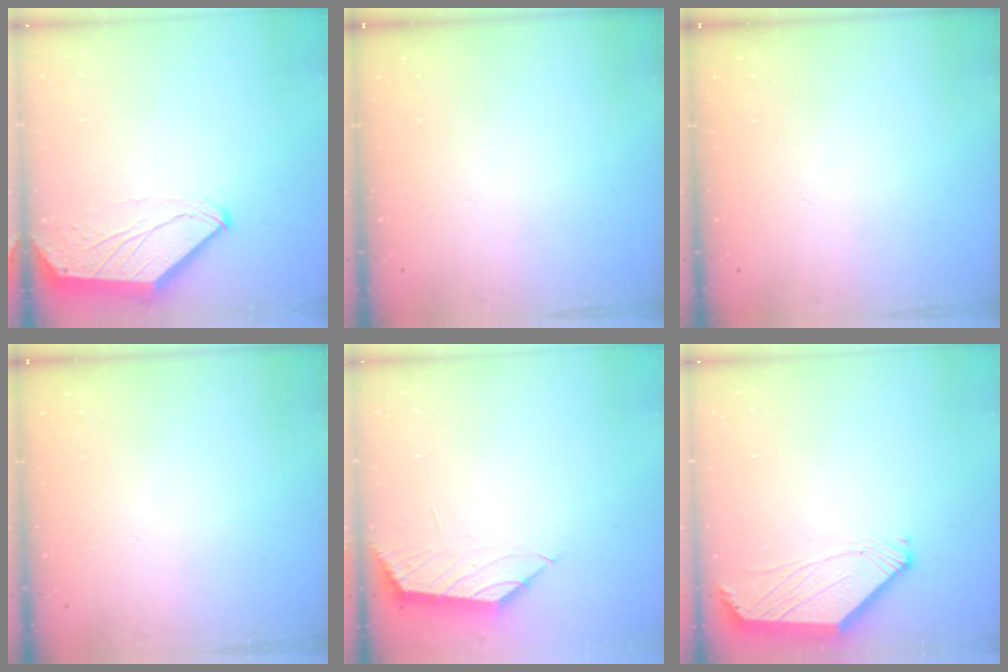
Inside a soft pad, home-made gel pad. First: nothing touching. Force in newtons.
{"total": 0.0}
{"total": 0.0}
{"total": 0.0}
{"total": 0.8, "press": 0.6, "slide": 0.5}
{"total": 0.0}